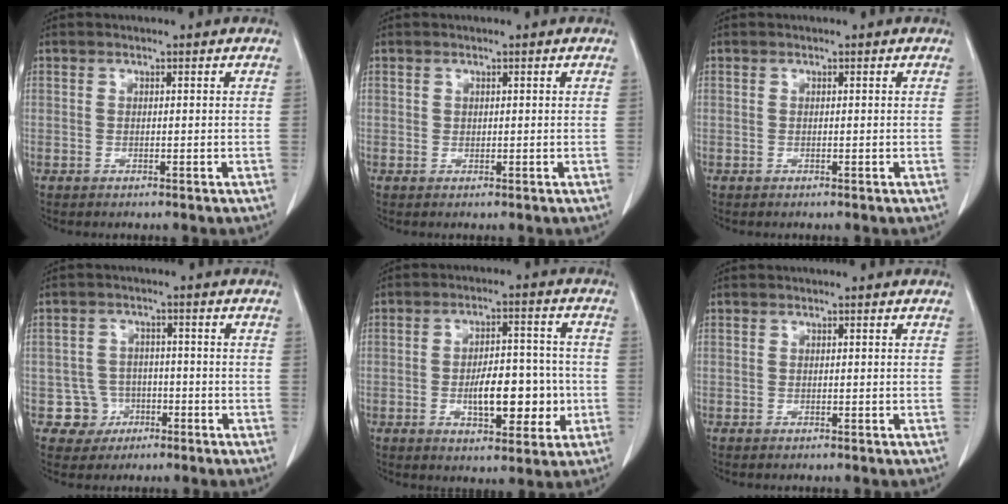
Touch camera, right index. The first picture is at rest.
{"total": 0.6, "force": [0.2, 0.6, 0.2], "torque": [0.000, 0.002, 0.004]}
{"total": 0.0}
{"total": 5.0, "force": [-1.8, 4.7, -0.1], "torque": [0.012, 0.016, -0.025]}
{"total": 10.7, "force": [-2.0, 4.6, 9.5], "torque": [-0.150, 0.016, -0.026]}
{"total": 0.0}